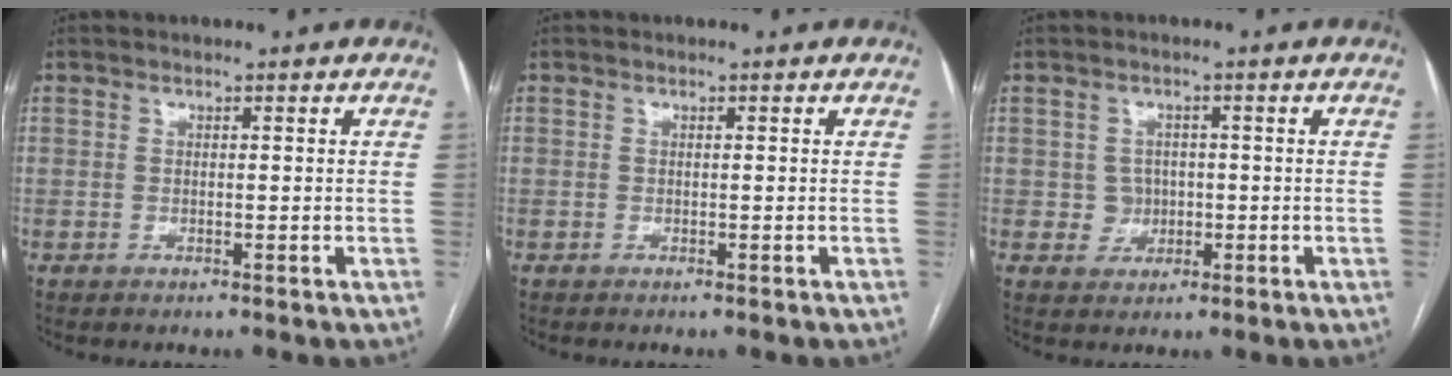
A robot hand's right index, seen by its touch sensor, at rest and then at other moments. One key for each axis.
{"total": 0.0}
{"total": 2.9, "fx": -0.2, "fy": 2.8, "fz": 0.7, "tx": -0.003, "ty": 0.005, "tz": 0.001}